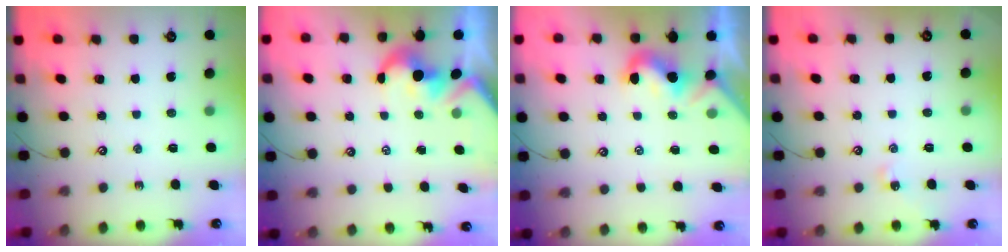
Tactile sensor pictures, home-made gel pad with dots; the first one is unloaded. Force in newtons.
{"total": 1.7, "press": 1.4, "slide": 1.0}
{"total": 0.0}
{"total": 3.9, "press": 3.8, "slide": 0.6}